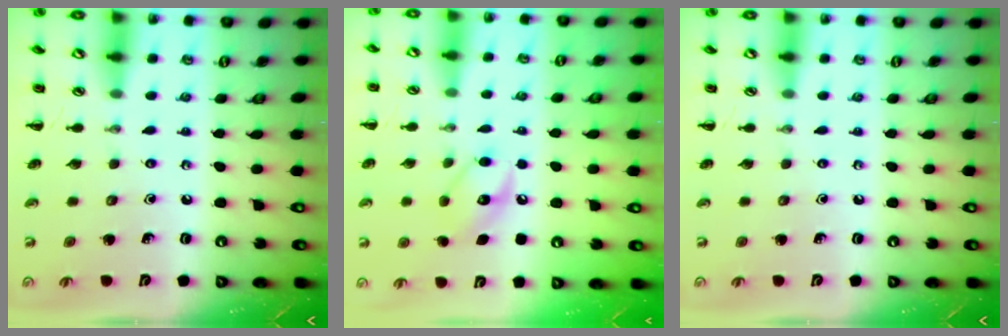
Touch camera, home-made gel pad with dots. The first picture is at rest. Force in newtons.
{"total": 9.3, "press": 9.2, "slide": 0.8}
{"total": 0.0}